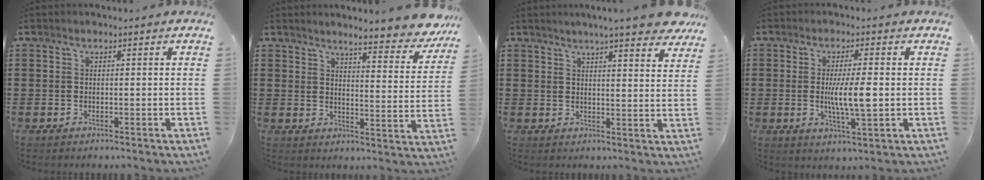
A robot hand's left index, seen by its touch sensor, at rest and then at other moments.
{"total": 6.1, "force": [5.6, -0.2, 2.5], "torque": [-0.053, -0.037, 0.092]}
{"total": 6.5, "force": [5.7, -0.1, 3.1], "torque": [-0.061, -0.020, 0.098]}
{"total": 6.8, "force": [0.0, 1.1, 6.7], "torque": [-0.126, -0.010, -0.009]}